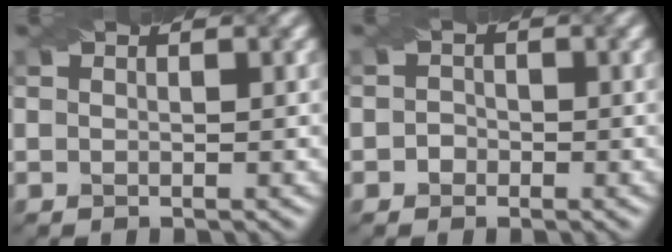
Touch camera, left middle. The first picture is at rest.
{"total": 1.0, "force": [-0.4, 0.9, 0.1], "torque": [0.003, 0.000, -0.009]}